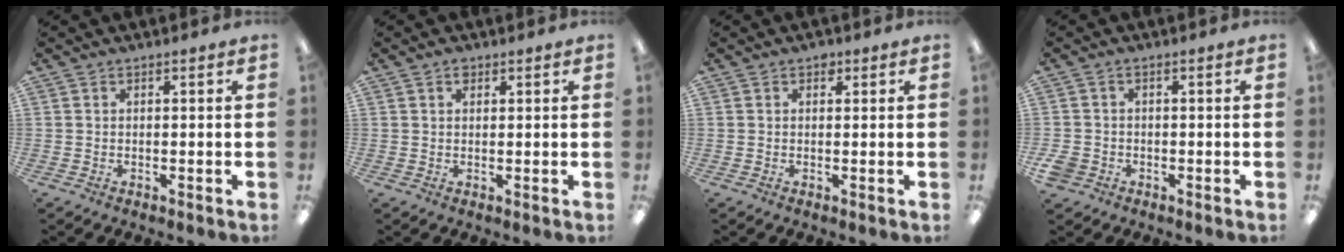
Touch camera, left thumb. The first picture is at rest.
{"total": 1.3, "force": [0.9, 0.8, 0.6], "torque": [-0.005, -0.001, 0.015]}
{"total": 1.4, "force": [0.8, 1.0, 0.7], "torque": [0.002, -0.003, 0.011]}
{"total": 3.0, "force": [-1.5, 2.3, 1.1], "torque": [-0.022, 0.006, -0.029]}